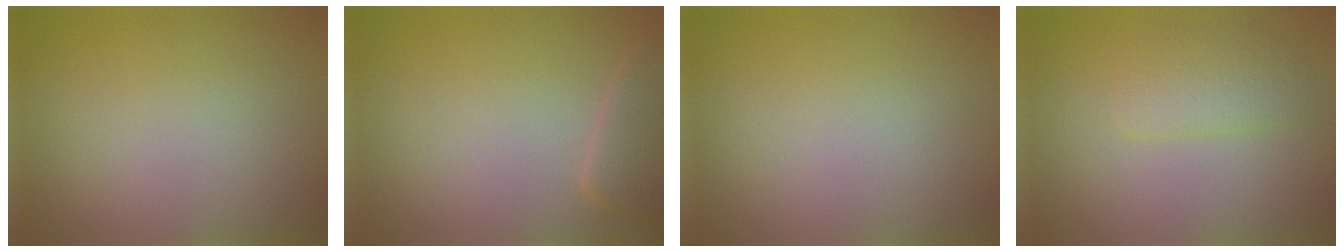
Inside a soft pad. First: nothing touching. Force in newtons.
{"total": 2.5, "press": 2.5, "slide": 0.3}
{"total": 0.0}
{"total": 2.4, "press": 2.4, "slide": 0.1}